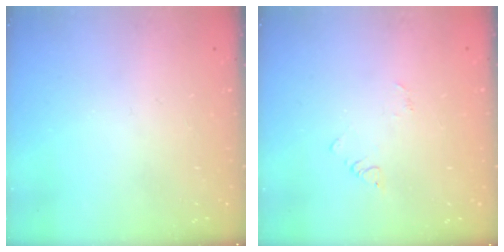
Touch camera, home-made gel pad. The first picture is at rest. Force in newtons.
{"total": 2.4, "press": 2.4, "slide": 0.3}